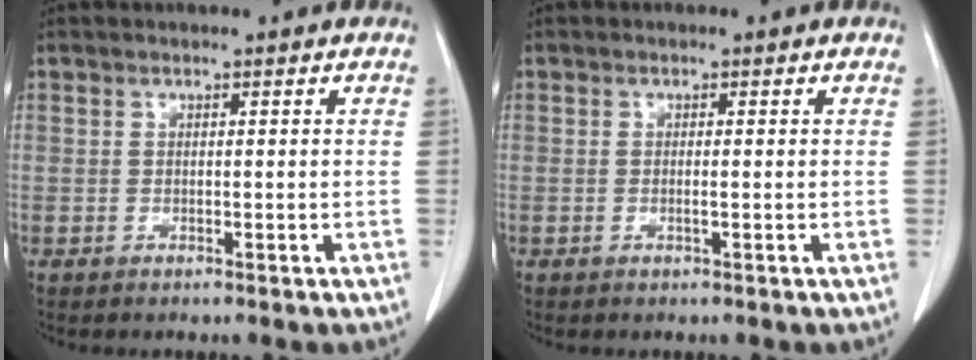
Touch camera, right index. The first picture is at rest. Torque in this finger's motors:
{"motor_torque": [-0.21, 0.02, -0.06, -0.01]}